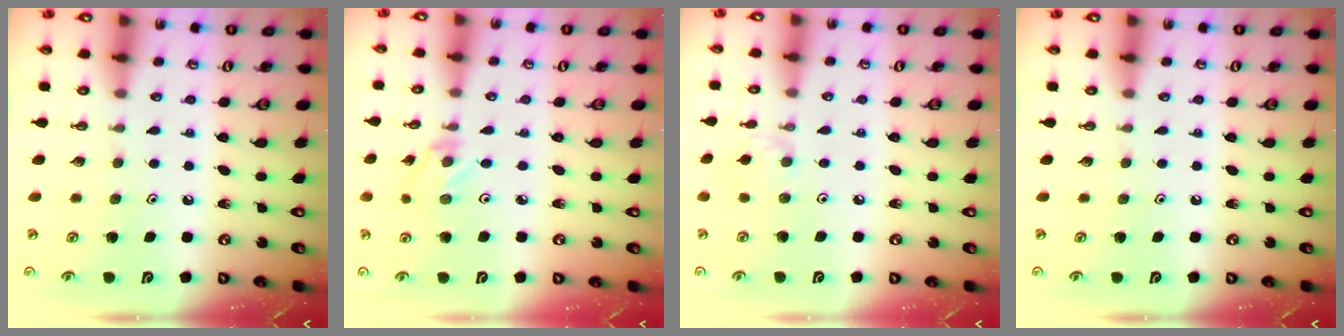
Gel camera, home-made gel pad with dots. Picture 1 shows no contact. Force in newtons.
{"total": 2.1, "press": 2.0, "slide": 0.4}
{"total": 1.3, "press": 1.2, "slide": 0.4}
{"total": 0.0}